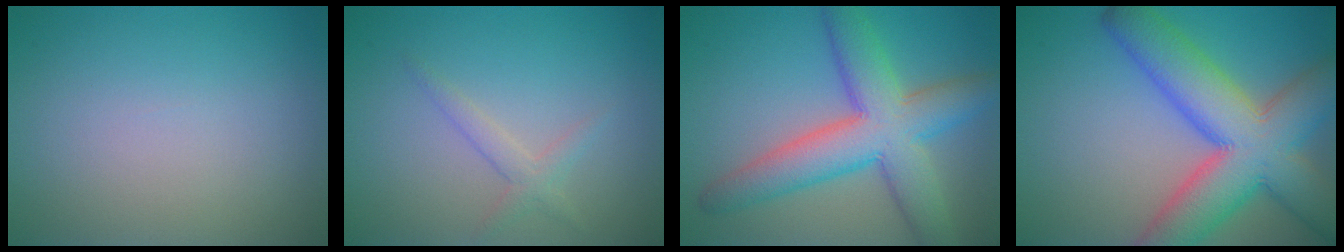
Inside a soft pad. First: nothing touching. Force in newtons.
{"total": 1.6, "press": 1.6, "slide": 0.1}
{"total": 8.1, "press": 8.1, "slide": 0.4}
{"total": 11.3, "press": 11.3, "slide": 0.5}